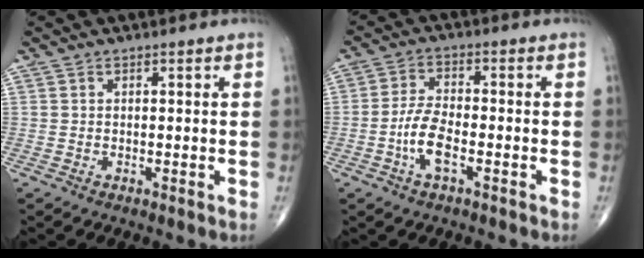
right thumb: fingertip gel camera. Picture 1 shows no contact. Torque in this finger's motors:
{"motor_torque": [2.44, 2.54, 0.72, 0.21, 0.08]}